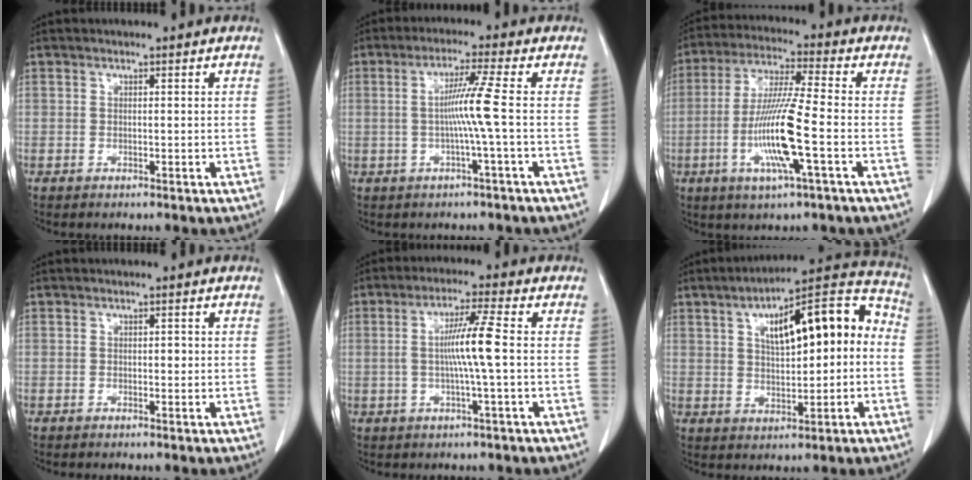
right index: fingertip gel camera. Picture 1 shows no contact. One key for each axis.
{"total": 5.9, "fx": -0.4, "fy": -1.8, "fz": 5.6, "tx": -0.104, "ty": 0.006, "tz": -0.002}
{"total": 12.3, "fx": -3.2, "fy": 0.0, "fz": 11.9, "tx": -0.239, "ty": -0.010, "tz": -0.065}
{"total": 0.8, "fx": 0.0, "fy": 0.4, "fz": 0.6, "tx": -0.005, "ty": 0.003, "tz": 0.000}
{"total": 6.8, "fx": -0.1, "fy": -0.8, "fz": 6.8, "tx": -0.130, "ty": 0.008, "tz": -0.001}
{"total": 15.5, "fx": 2.1, "fy": 5.0, "fz": 14.5, "tx": -0.205, "ty": 0.048, "tz": 0.032}